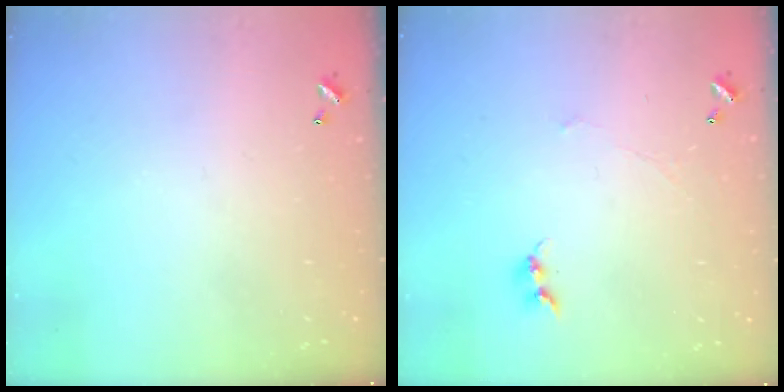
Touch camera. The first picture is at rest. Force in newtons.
{"total": 0.7, "press": 0.3, "slide": 0.6}